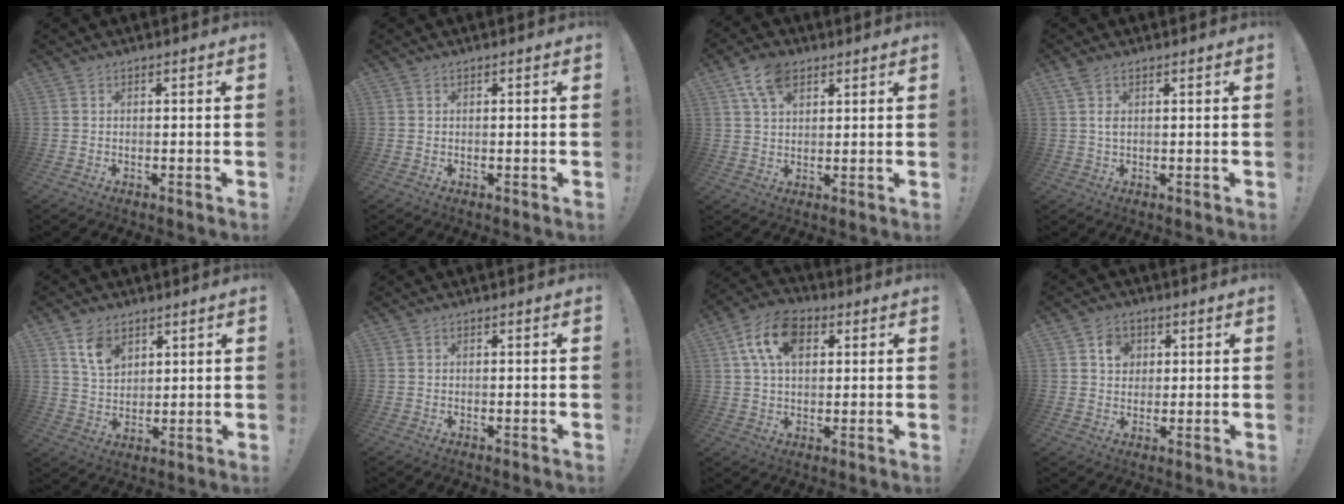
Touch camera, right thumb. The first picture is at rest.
{"total": 0.0}
{"total": 8.6, "force": [4.6, 5.3, 5.0], "torque": [-0.087, -0.006, 0.089]}
{"total": 2.8, "force": [1.2, 1.4, 2.1], "torque": [-0.042, 0.001, 0.020]}
{"total": 8.9, "force": [5.4, 5.9, 3.9], "torque": [-0.059, -0.023, 0.103]}
{"total": 0.0}
{"total": 12.8, "force": [4.6, 8.3, 8.6], "torque": [-0.155, 0.007, 0.089]}
{"total": 5.9, "force": [2.1, 5.1, 2.1], "torque": [-0.016, -0.006, 0.034]}